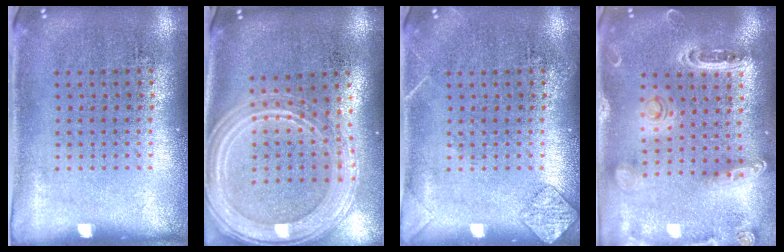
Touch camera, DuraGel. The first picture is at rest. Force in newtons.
{"total": 2.3, "press": 2.1, "slide": 1.0}
{"total": 1.4, "press": 1.4, "slide": 0.1}
{"total": 1.3, "press": 1.3, "slide": 0.1}